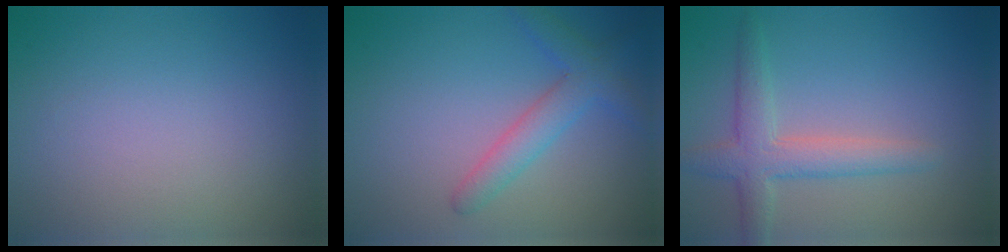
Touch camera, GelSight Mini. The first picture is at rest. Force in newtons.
{"total": 2.2, "press": 2.2, "slide": 0.2}
{"total": 3.7, "press": 3.7, "slide": 0.1}